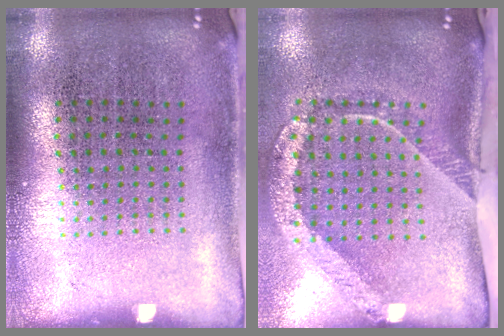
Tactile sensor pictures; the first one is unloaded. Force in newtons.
{"total": 2.4, "press": 1.6, "slide": 1.8}